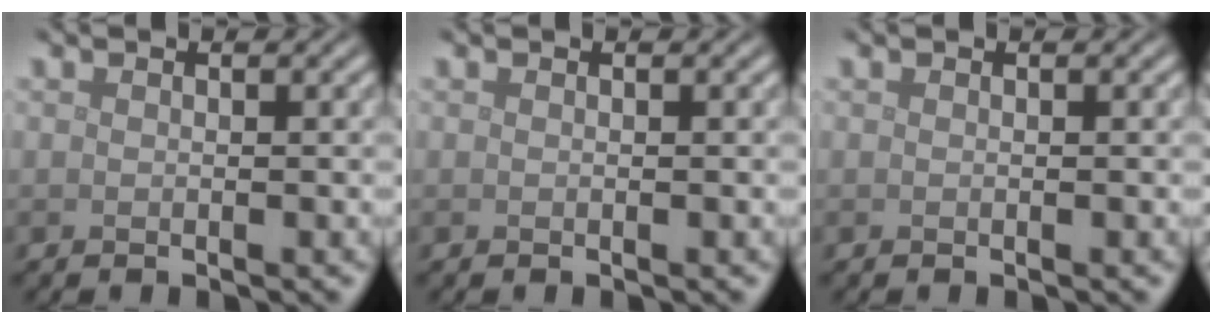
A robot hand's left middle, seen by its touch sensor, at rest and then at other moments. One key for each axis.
{"total": 0.0}
{"total": 0.0}